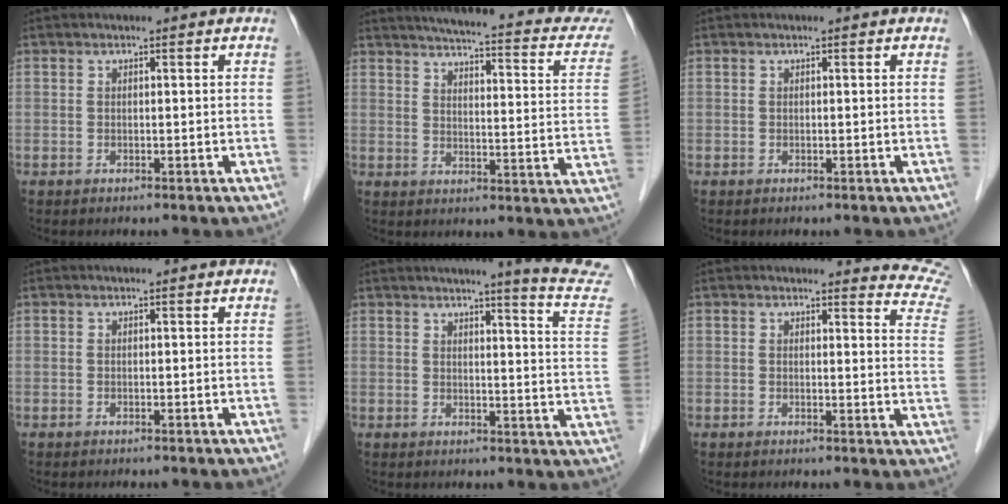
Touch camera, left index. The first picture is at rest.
{"total": 22.5, "force": [19.9, 3.0, 10.2], "torque": [-0.126, -0.038, 0.222]}
{"total": 0.0}
{"total": 0.0}
{"total": 12.6, "force": [11.7, -1.5, 4.5], "torque": [-0.048, -0.083, 0.114]}
{"total": 9.8, "force": [9.7, 0.7, 0.2], "torque": [0.033, -0.082, 0.064]}